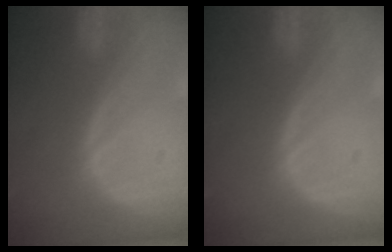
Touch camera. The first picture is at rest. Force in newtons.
{"total": 0.0}